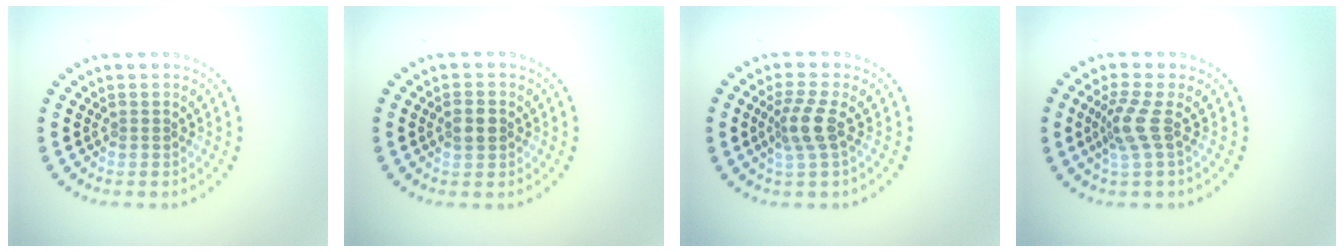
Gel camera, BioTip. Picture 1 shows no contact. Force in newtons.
{"total": 1.7, "press": 1.7, "slide": 0.1}
{"total": 2.7, "press": 2.1, "slide": 1.8}
{"total": 2.7, "press": 1.9, "slide": 1.9}